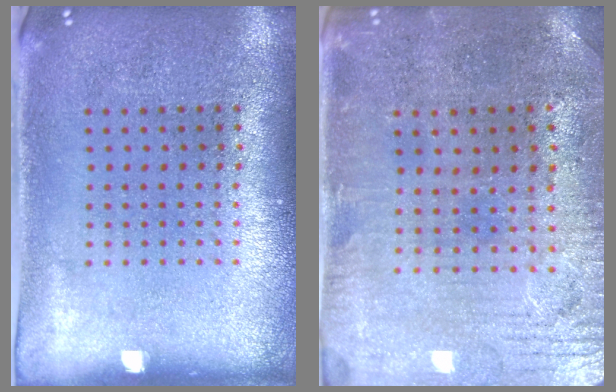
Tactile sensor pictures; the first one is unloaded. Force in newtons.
{"total": 0.9, "press": 0.7, "slide": 0.6}